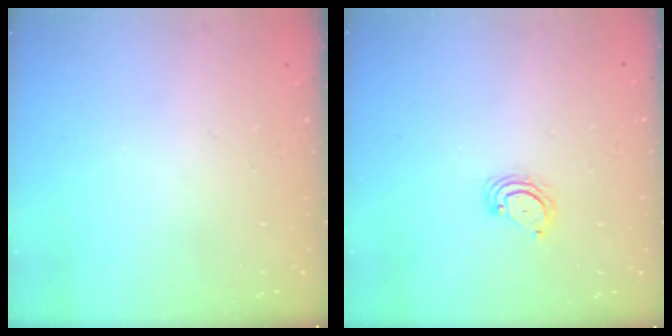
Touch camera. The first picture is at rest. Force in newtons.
{"total": 2.3, "press": 2.3, "slide": 0.2}